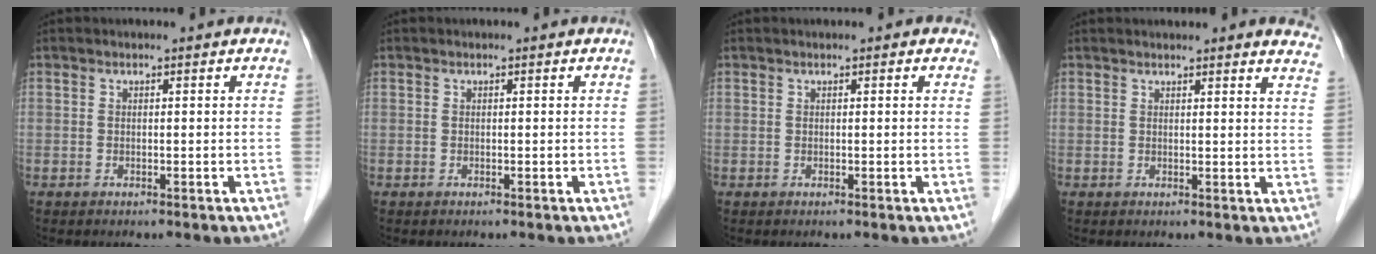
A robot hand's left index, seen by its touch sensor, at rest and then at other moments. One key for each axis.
{"total": 0.0}
{"total": 1.0, "fx": 0.6, "fy": 0.5, "fz": 0.5, "tx": -0.004, "ty": 0.002, "tz": 0.001}
{"total": 9.1, "fx": 8.6, "fy": 1.2, "fz": 2.7, "tx": -0.007, "ty": -0.013, "tz": 0.069}